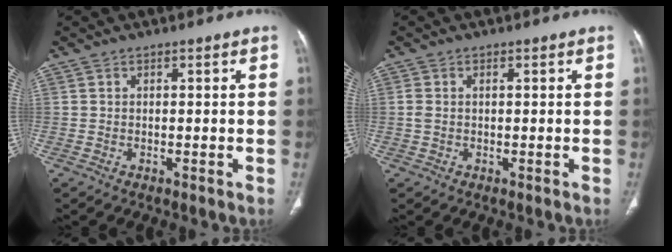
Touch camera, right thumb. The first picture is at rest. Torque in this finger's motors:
{"motor_torque": [0.02, -0.30, 0.48, 0.06, 0.08]}